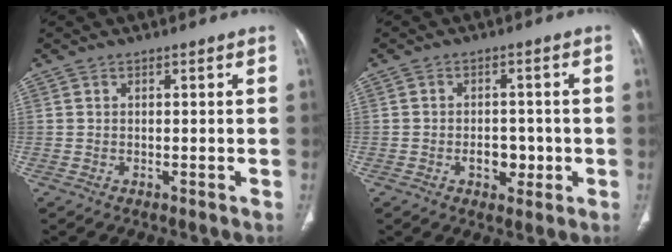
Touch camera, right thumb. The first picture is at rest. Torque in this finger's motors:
{"motor_torque": [0.09, 0.24, 0.92, 0.04, 0.03]}